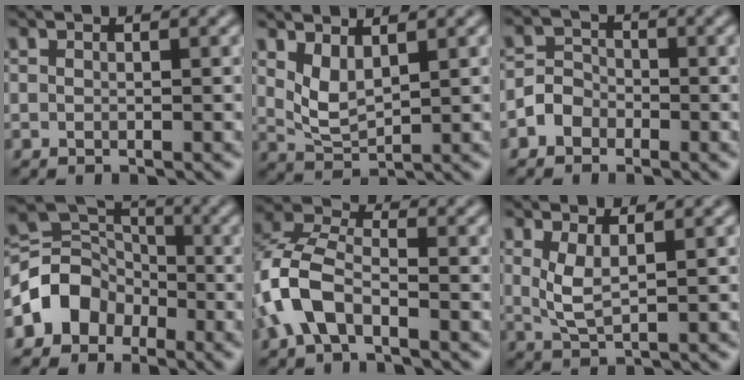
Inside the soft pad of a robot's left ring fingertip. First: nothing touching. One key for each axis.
{"total": 2.7, "fx": 1.4, "fy": 1.2, "fz": 1.9, "tx": -0.047, "ty": -0.011, "tz": 0.036}
{"total": 2.3, "fx": -1.2, "fy": 1.8, "fz": 0.6, "tx": 0.004, "ty": 0.008, "tz": -0.031}
{"total": 5.2, "fx": -2.6, "fy": 4.2, "fz": 1.7, "tx": -0.011, "ty": 0.011, "tz": -0.060}
{"total": 5.8, "fx": -2.5, "fy": 3.1, "fz": 4.2, "tx": -0.094, "ty": 0.007, "tz": -0.060}
{"total": 2.4, "fx": 0.9, "fy": 0.7, "fz": 2.1, "tx": -0.049, "ty": -0.006, "tz": 0.023}